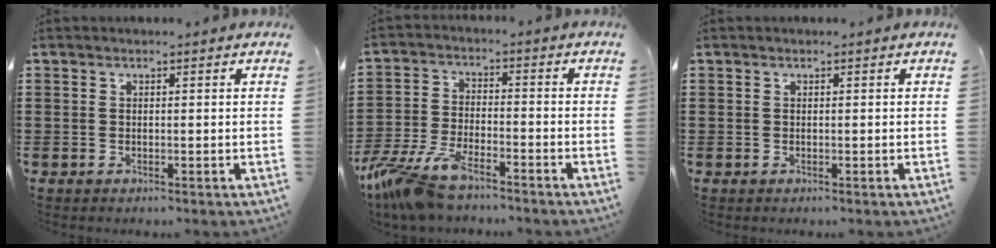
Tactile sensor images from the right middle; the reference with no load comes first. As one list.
[{"total": 8.7, "force": [-7.1, 1.9, 4.6], "torque": [-0.120, -0.002, -0.145]}, {"total": 0.0}]